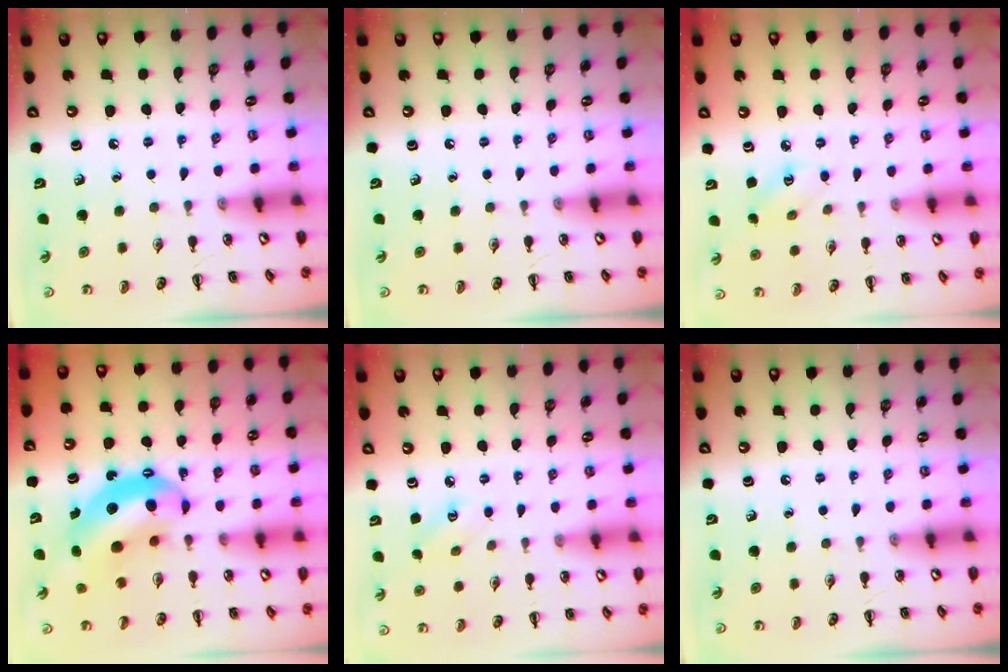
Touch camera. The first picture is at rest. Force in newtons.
{"total": 0.0}
{"total": 3.8, "press": 3.7, "slide": 0.9}
{"total": 13.7, "press": 13.1, "slide": 3.9}
{"total": 3.2, "press": 3.1, "slide": 0.8}
{"total": 0.0}